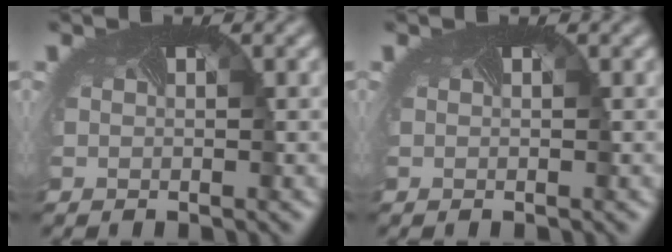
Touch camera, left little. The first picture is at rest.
{"total": 0.0}